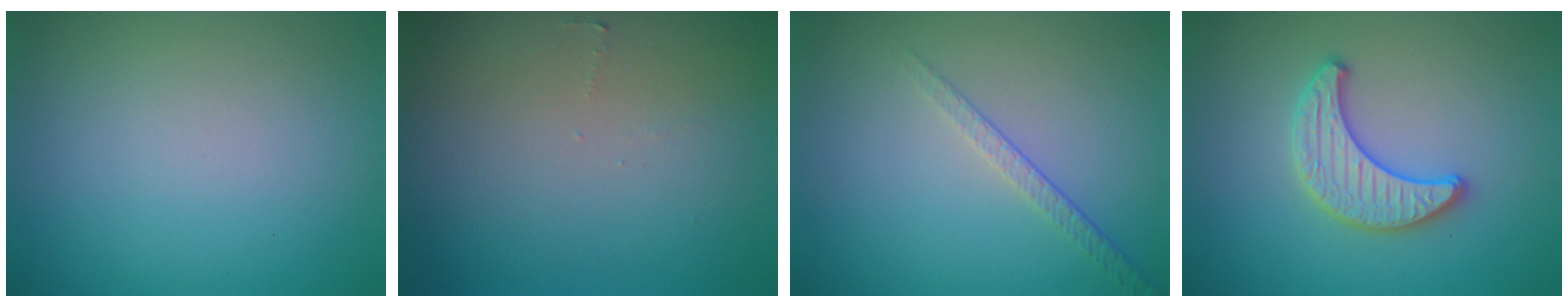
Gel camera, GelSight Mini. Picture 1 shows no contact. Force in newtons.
{"total": 0.5, "press": 0.5, "slide": 0.1}
{"total": 1.6, "press": 1.0, "slide": 1.3}
{"total": 2.7, "press": 2.7, "slide": 0.1}